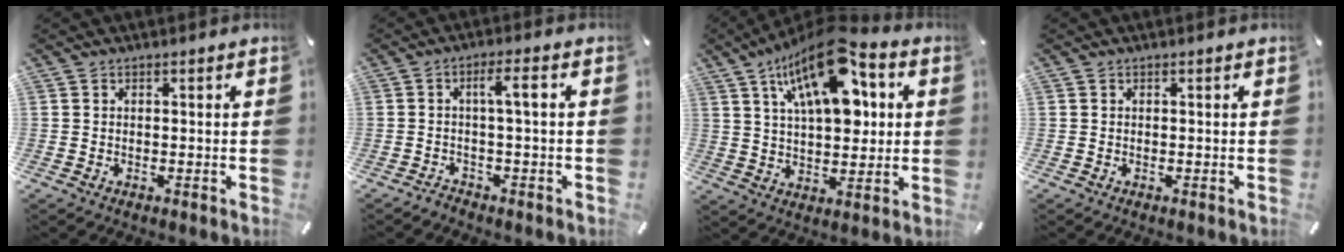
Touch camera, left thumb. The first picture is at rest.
{"total": 4.1, "force": [-0.5, 0.5, 4.0], "torque": [-0.079, 0.011, -0.015]}
{"total": 19.2, "force": [8.6, 9.6, 14.3], "torque": [-0.239, -0.033, 0.138]}
{"total": 0.0}